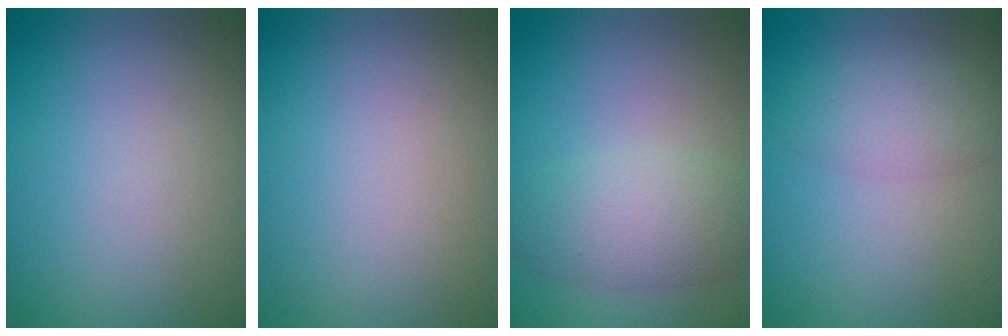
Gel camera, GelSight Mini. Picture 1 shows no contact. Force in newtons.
{"total": 0.0}
{"total": 4.2, "press": 4.2, "slide": 0.1}
{"total": 1.8, "press": 1.8, "slide": 0.2}